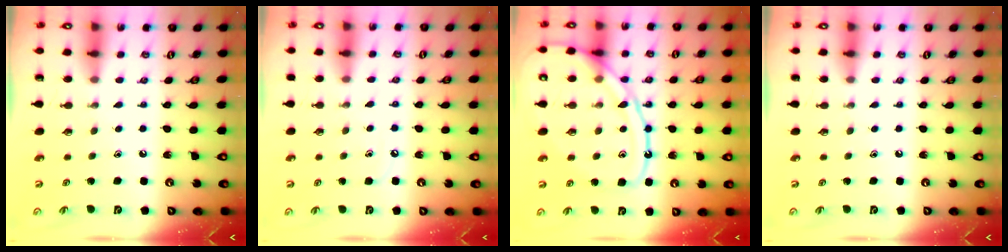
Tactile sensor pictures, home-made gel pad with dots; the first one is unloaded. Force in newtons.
{"total": 5.6, "press": 5.6, "slide": 0.7}
{"total": 14.5, "press": 14.4, "slide": 1.2}
{"total": 0.0}